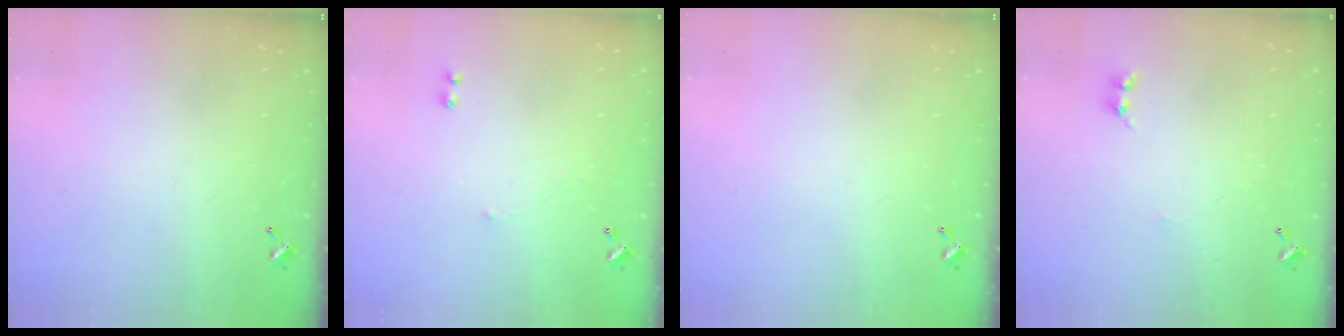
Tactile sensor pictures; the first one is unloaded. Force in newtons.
{"total": 1.0, "press": 0.7, "slide": 0.6}
{"total": 0.0}
{"total": 1.7, "press": 1.6, "slide": 0.5}